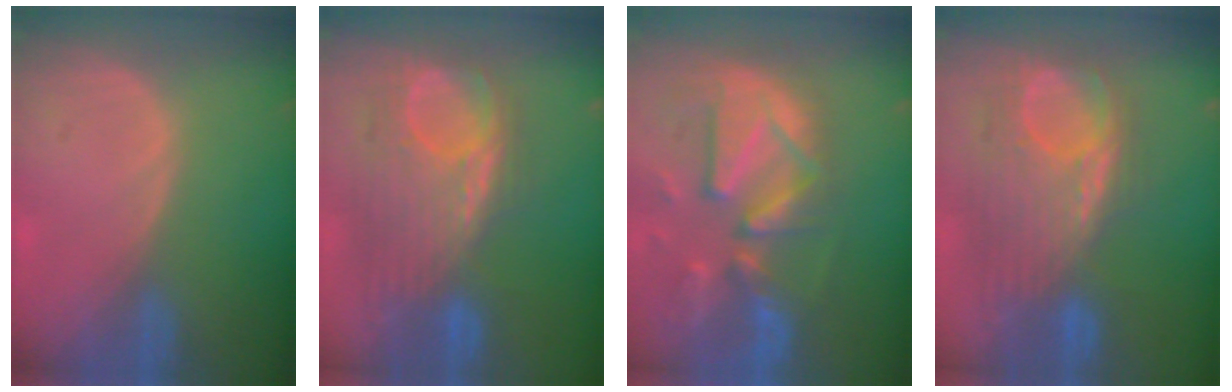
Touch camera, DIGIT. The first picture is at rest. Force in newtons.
{"total": 11.0, "press": 10.4, "slide": 3.5}
{"total": 13.0, "press": 11.3, "slide": 6.4}
{"total": 11.0, "press": 10.4, "slide": 3.5}